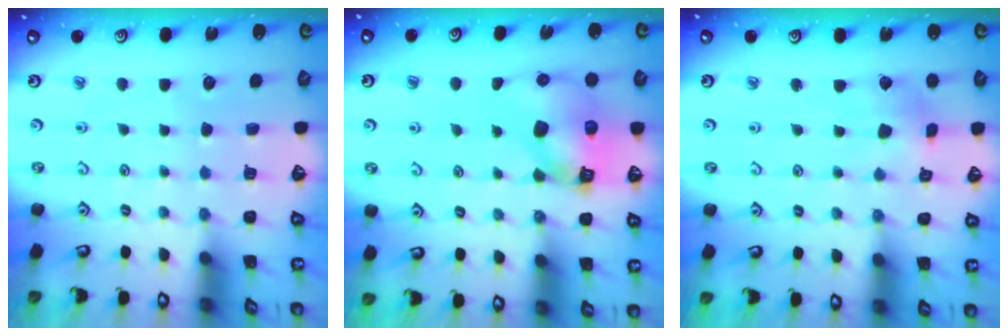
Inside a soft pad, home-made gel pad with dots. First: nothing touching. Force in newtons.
{"total": 10.0, "press": 9.9, "slide": 1.5}
{"total": 4.5, "press": 4.5, "slide": 0.6}